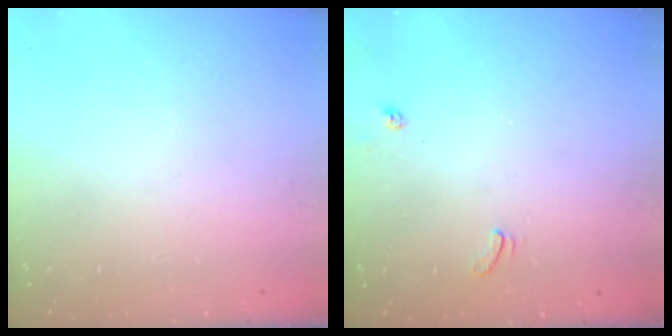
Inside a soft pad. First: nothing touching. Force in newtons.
{"total": 3.4, "press": 3.4, "slide": 0.3}